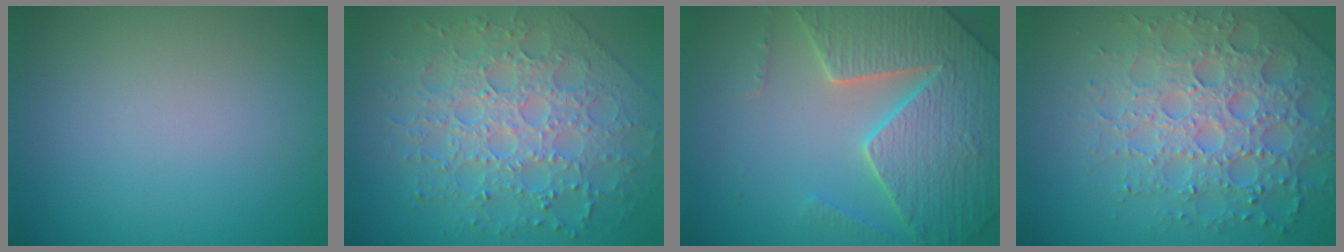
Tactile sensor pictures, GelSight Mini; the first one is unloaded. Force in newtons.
{"total": 8.8, "press": 6.3, "slide": 6.1}
{"total": 7.6, "press": 7.3, "slide": 1.9}
{"total": 7.3, "press": 7.1, "slide": 1.7}